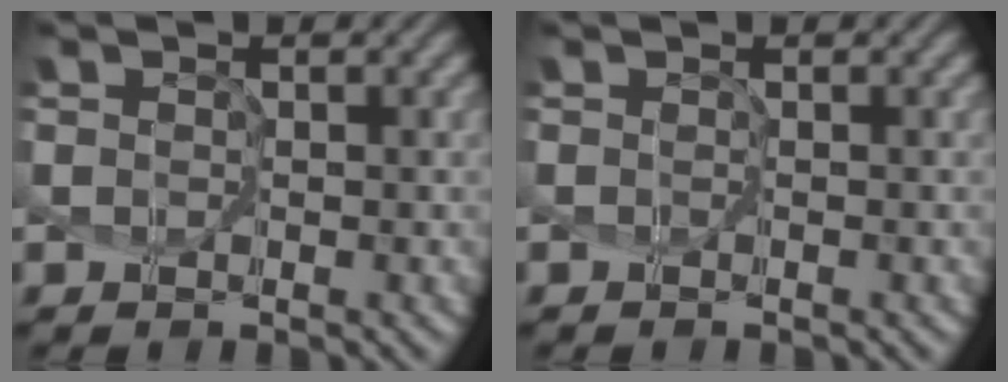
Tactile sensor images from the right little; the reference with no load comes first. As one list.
[{"total": 1.0, "force": [-0.1, -0.9, -0.4], "torque": [0.010, -0.004, 0.001]}]